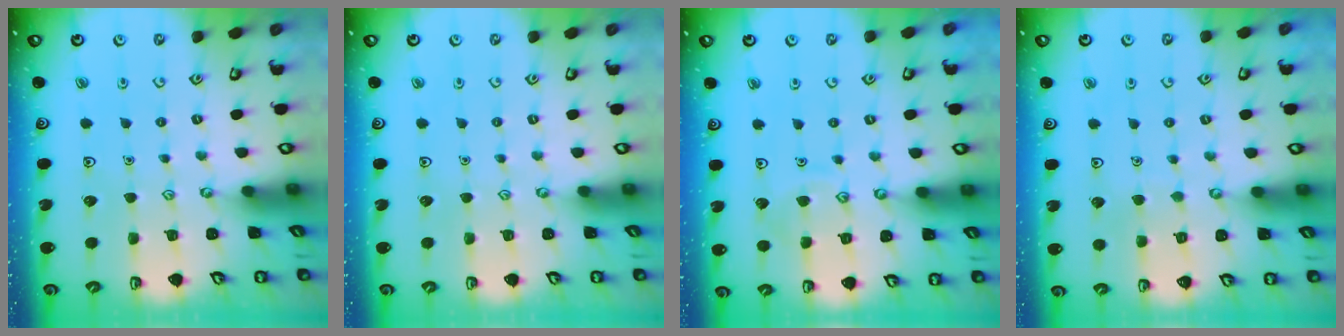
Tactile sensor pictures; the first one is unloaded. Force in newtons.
{"total": 0.0}
{"total": 7.1, "press": 7.1, "slide": 0.6}
{"total": 2.9, "press": 2.9, "slide": 0.3}